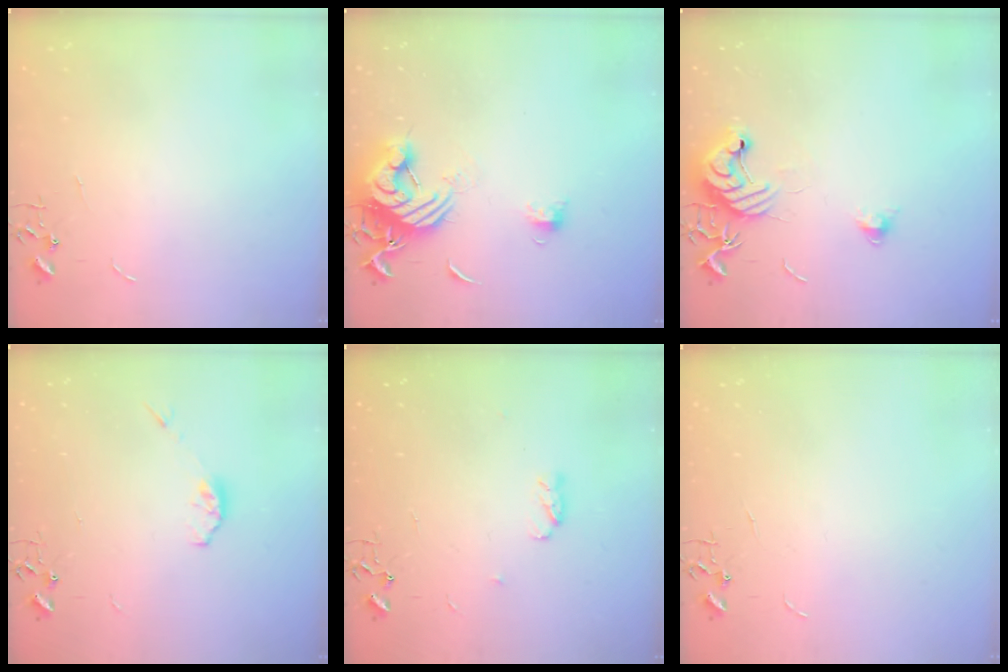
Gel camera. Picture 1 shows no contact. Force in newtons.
{"total": 12.9, "press": 12.8, "slide": 1.5}
{"total": 11.4, "press": 11.4, "slide": 0.7}
{"total": 4.1, "press": 4.0, "slide": 0.7}
{"total": 3.8, "press": 3.7, "slide": 0.6}
{"total": 0.0}